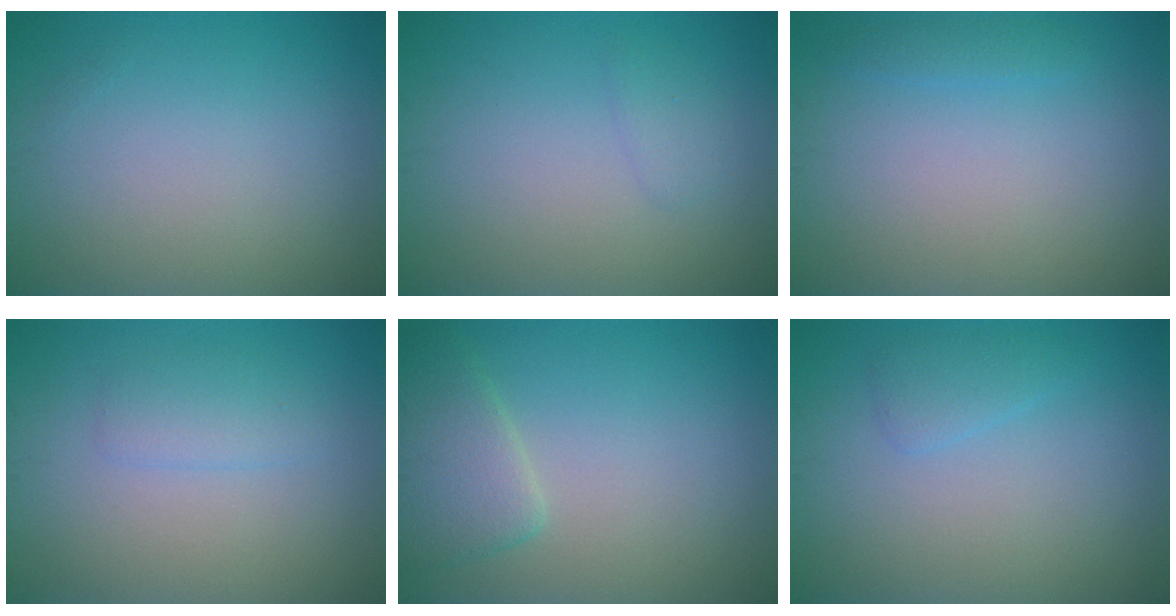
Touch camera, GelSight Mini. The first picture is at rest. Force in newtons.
{"total": 1.0, "press": 1.0, "slide": 0.1}
{"total": 1.0, "press": 1.0, "slide": 0.1}
{"total": 1.7, "press": 1.7, "slide": 0.0}
{"total": 3.6, "press": 3.6, "slide": 0.2}
{"total": 1.4, "press": 1.4, "slide": 0.2}